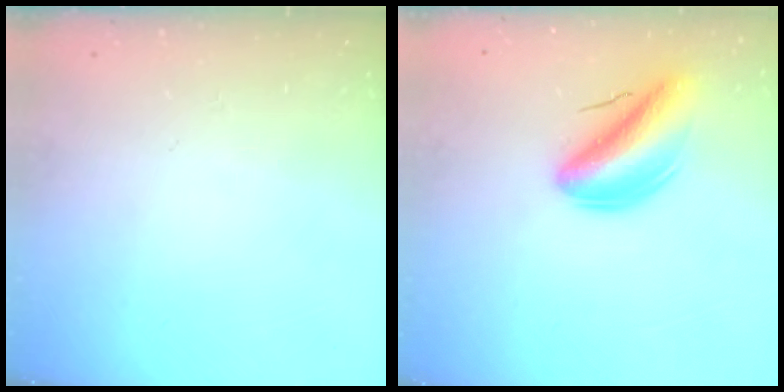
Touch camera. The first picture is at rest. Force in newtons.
{"total": 10.7, "press": 10.2, "slide": 3.1}